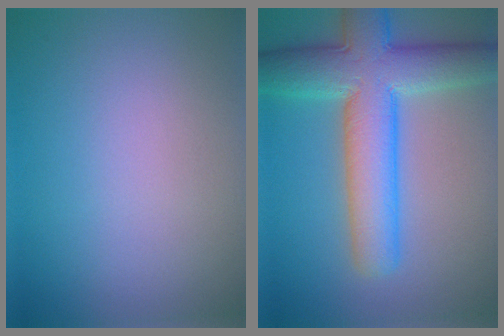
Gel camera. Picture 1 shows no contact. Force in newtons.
{"total": 9.7, "press": 9.7, "slide": 0.5}